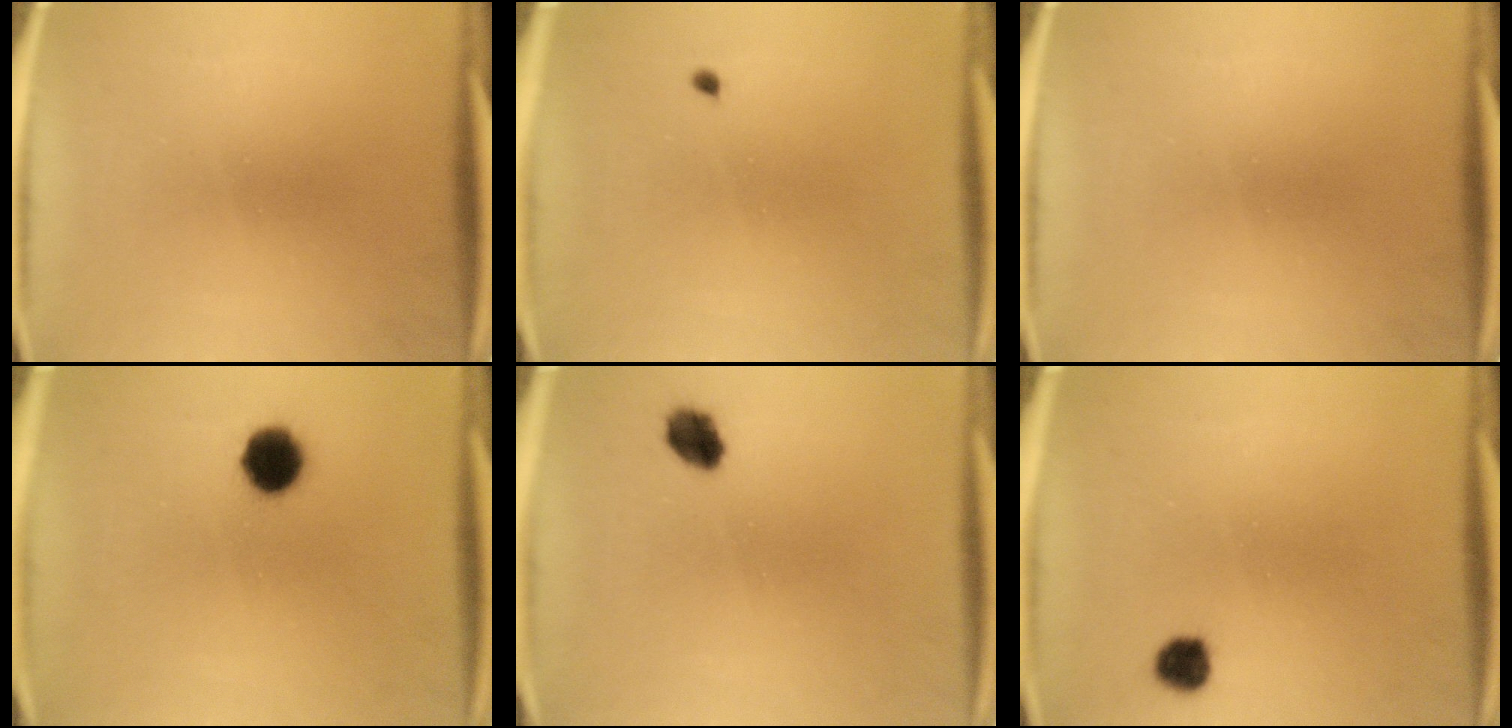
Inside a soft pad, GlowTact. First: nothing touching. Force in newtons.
{"total": 0.5}
{"total": 0.0}
{"total": 7.2}
{"total": 4.6}
{"total": 3.2}